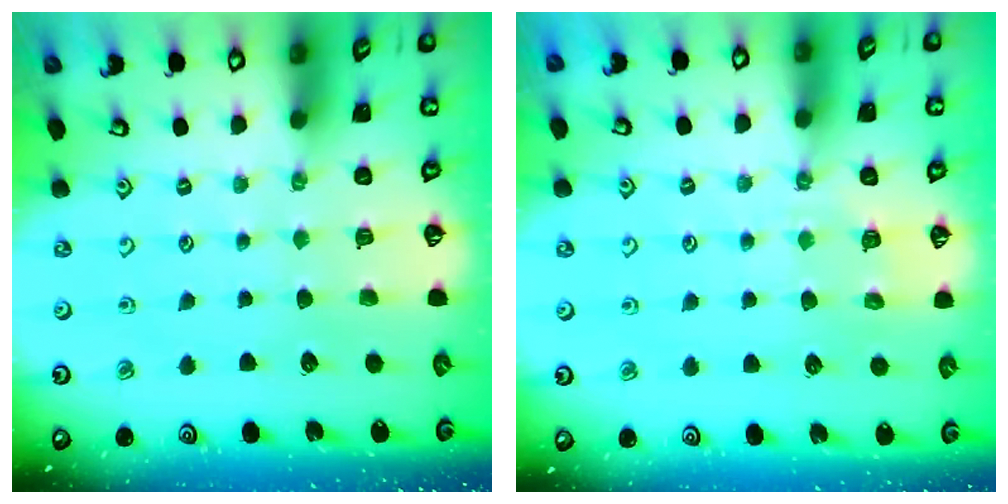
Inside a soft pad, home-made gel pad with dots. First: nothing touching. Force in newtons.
{"total": 4.2, "press": 4.1, "slide": 0.9}